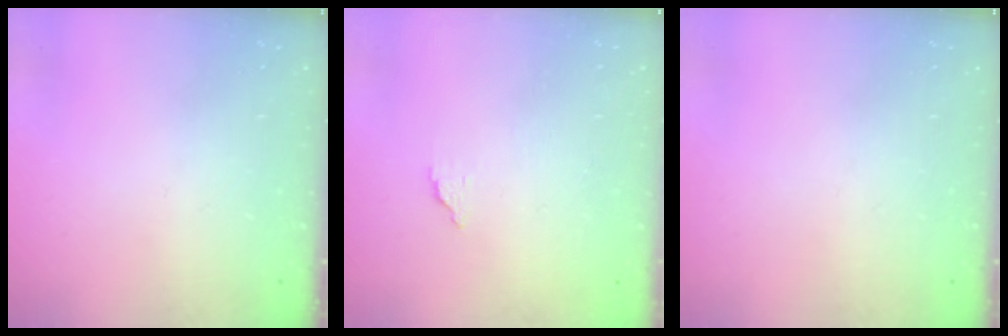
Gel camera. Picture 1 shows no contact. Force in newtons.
{"total": 1.7, "press": 1.7, "slide": 0.1}
{"total": 0.0}